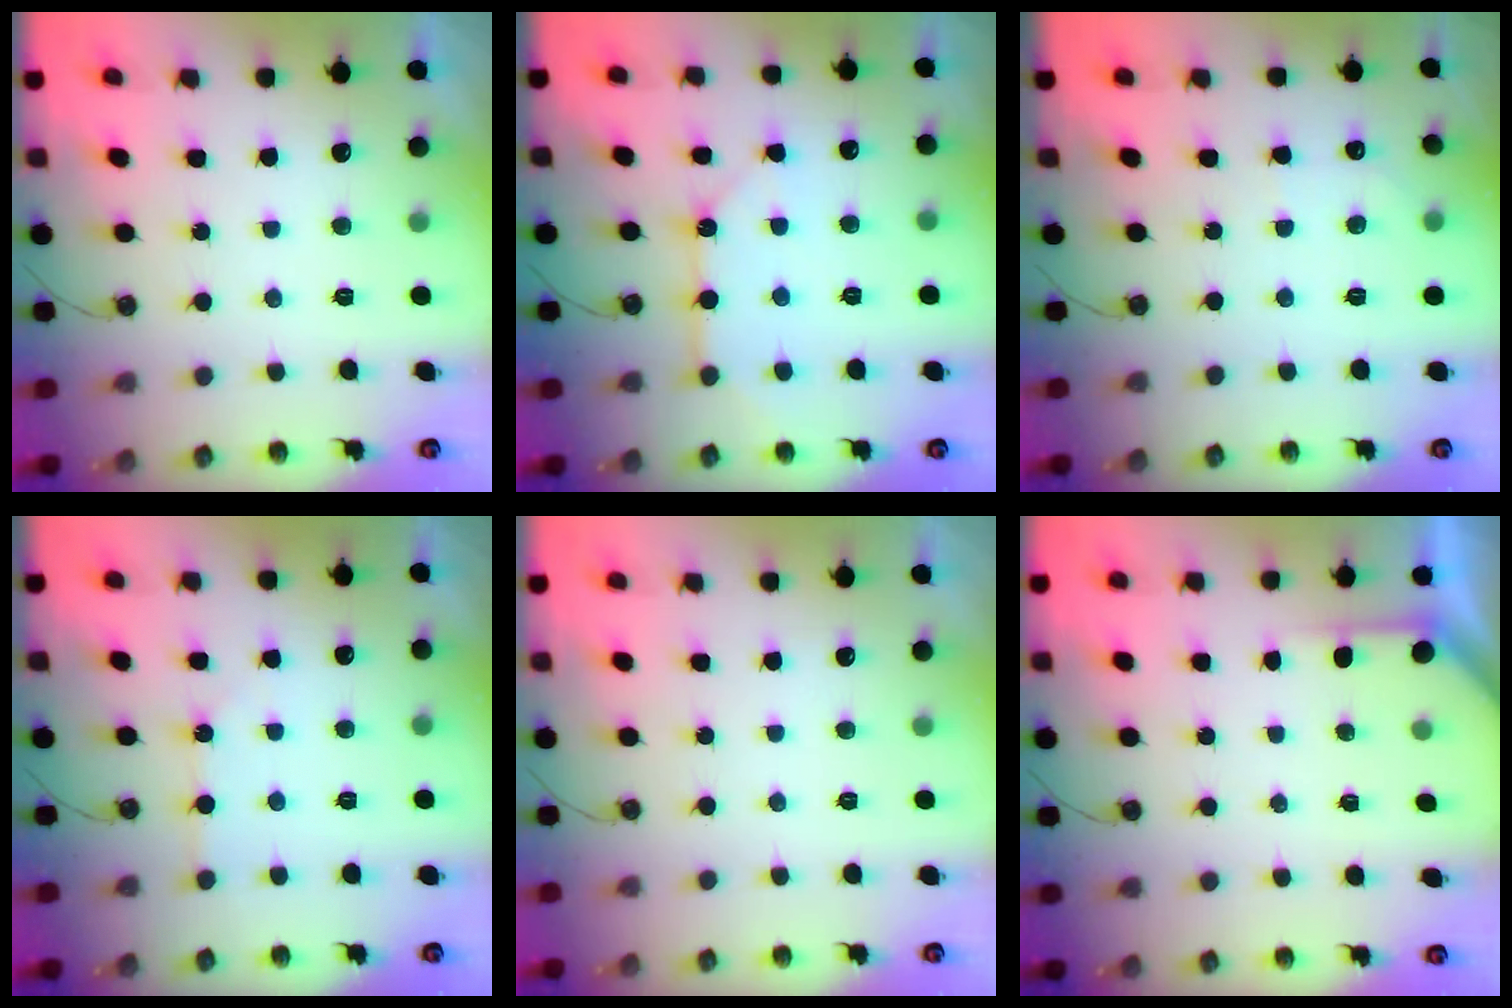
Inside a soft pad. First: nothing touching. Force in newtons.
{"total": 10.6, "press": 10.6, "slide": 0.9}
{"total": 4.1, "press": 4.0, "slide": 0.6}
{"total": 1.8, "press": 1.7, "slide": 0.4}
{"total": 0.0}
{"total": 2.2, "press": 2.2, "slide": 0.3}